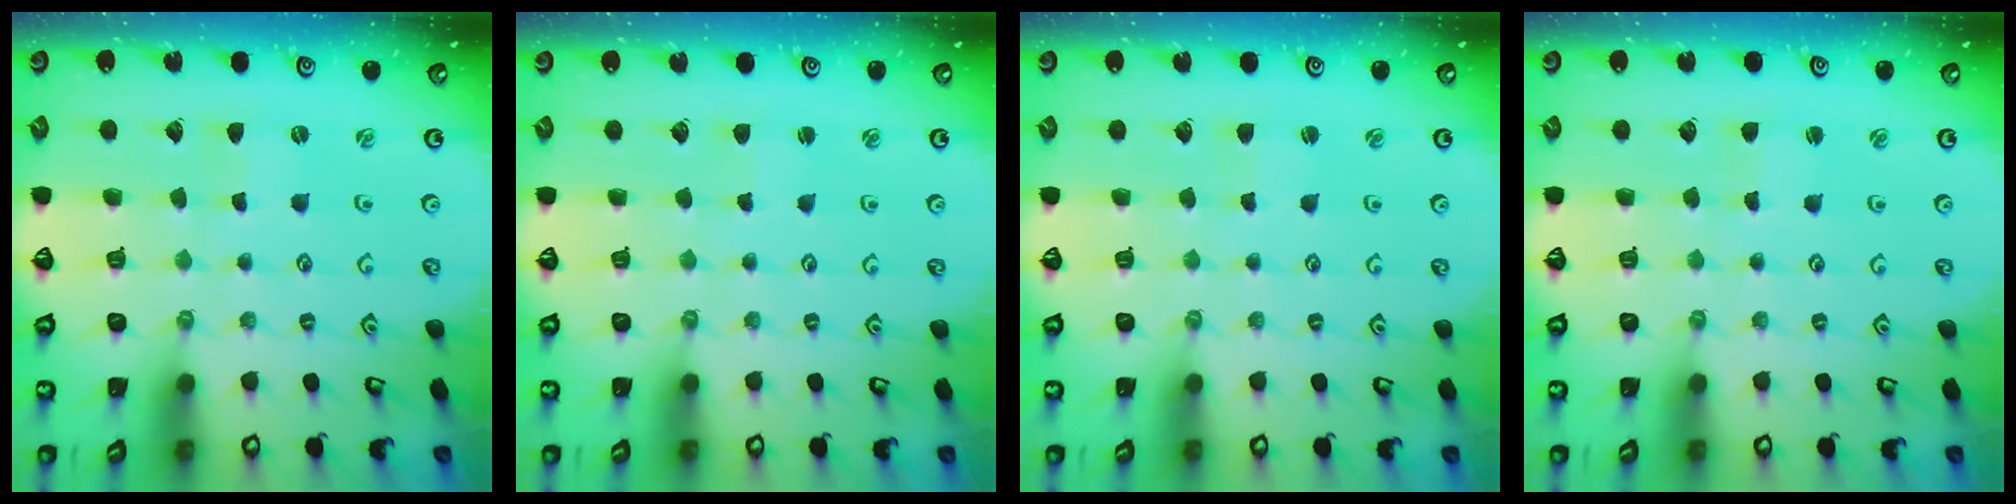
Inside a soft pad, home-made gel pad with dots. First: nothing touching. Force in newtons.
{"total": 1.8, "press": 1.8, "slide": 0.2}
{"total": 1.3, "press": 1.3, "slide": 0.2}
{"total": 1.3, "press": 1.3, "slide": 0.0}